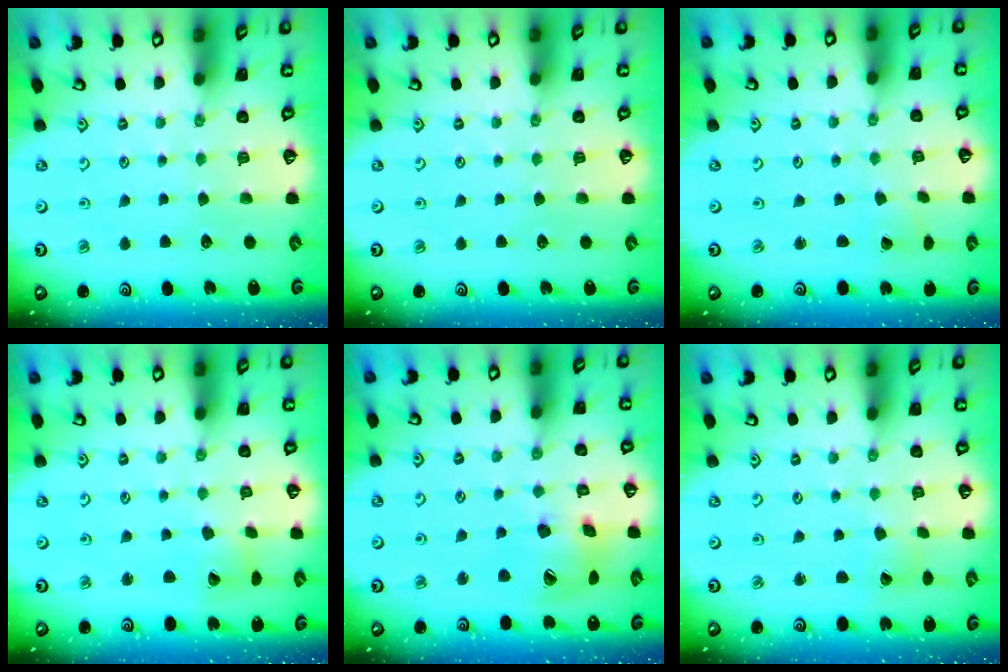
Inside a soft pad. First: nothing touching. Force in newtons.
{"total": 0.0}
{"total": 0.9, "press": 0.9, "slide": 0.1}
{"total": 6.1, "press": 6.0, "slide": 0.8}
{"total": 14.6, "press": 14.4, "slide": 2.3}
{"total": 2.9, "press": 2.9, "slide": 0.2}